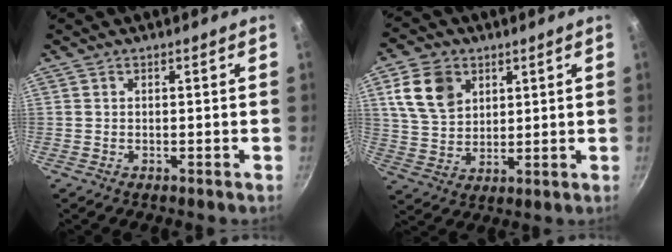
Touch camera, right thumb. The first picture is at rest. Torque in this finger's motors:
{"motor_torque": [-0.17, 0.67, 0.98, 0.13, 0.32]}